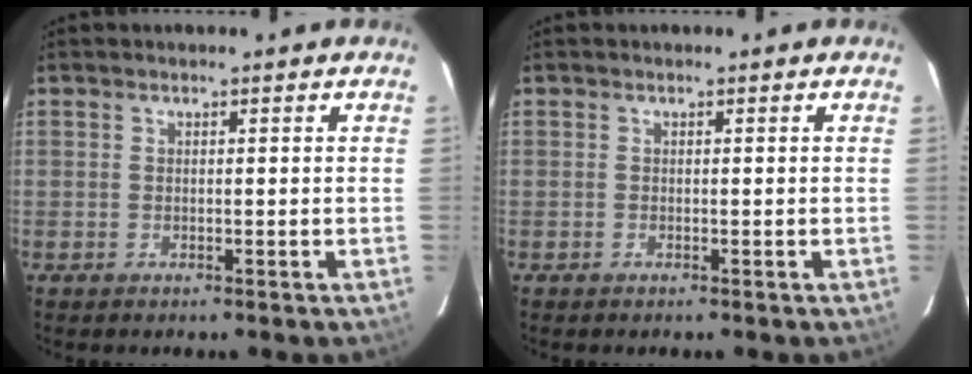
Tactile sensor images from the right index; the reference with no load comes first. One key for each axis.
{"total": 0.0}